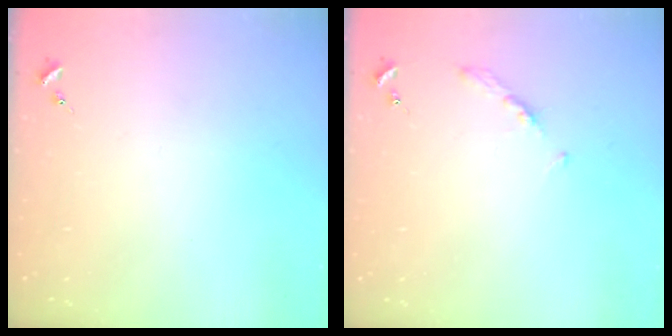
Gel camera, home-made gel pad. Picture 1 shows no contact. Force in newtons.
{"total": 3.7, "press": 3.6, "slide": 0.4}